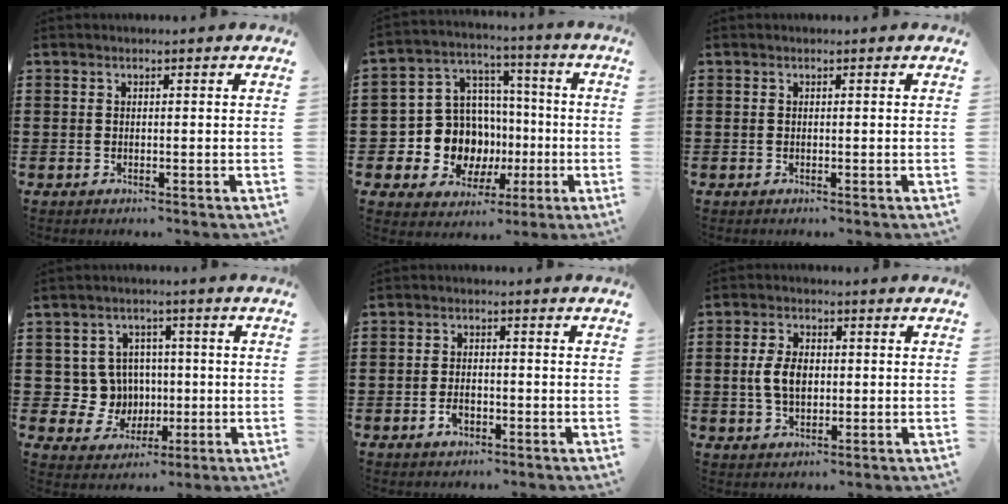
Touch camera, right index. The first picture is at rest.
{"total": 11.2, "force": [-1.9, 10.1, 4.4], "torque": [-0.129, 0.001, -0.025]}
{"total": 0.0}
{"total": 6.9, "force": [0.3, 6.6, 1.7], "torque": [-0.056, 0.012, 0.011]}
{"total": 2.4, "force": [-1.1, 1.4, 1.6], "torque": [-0.031, 0.002, -0.021]}
{"total": 5.3, "force": [0.2, 3.3, 4.1], "torque": [-0.100, 0.006, -0.002]}